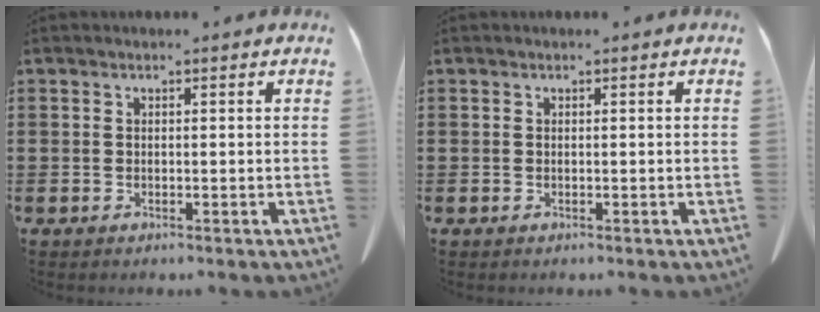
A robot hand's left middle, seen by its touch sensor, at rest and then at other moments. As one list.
[{"total": 0.0}]